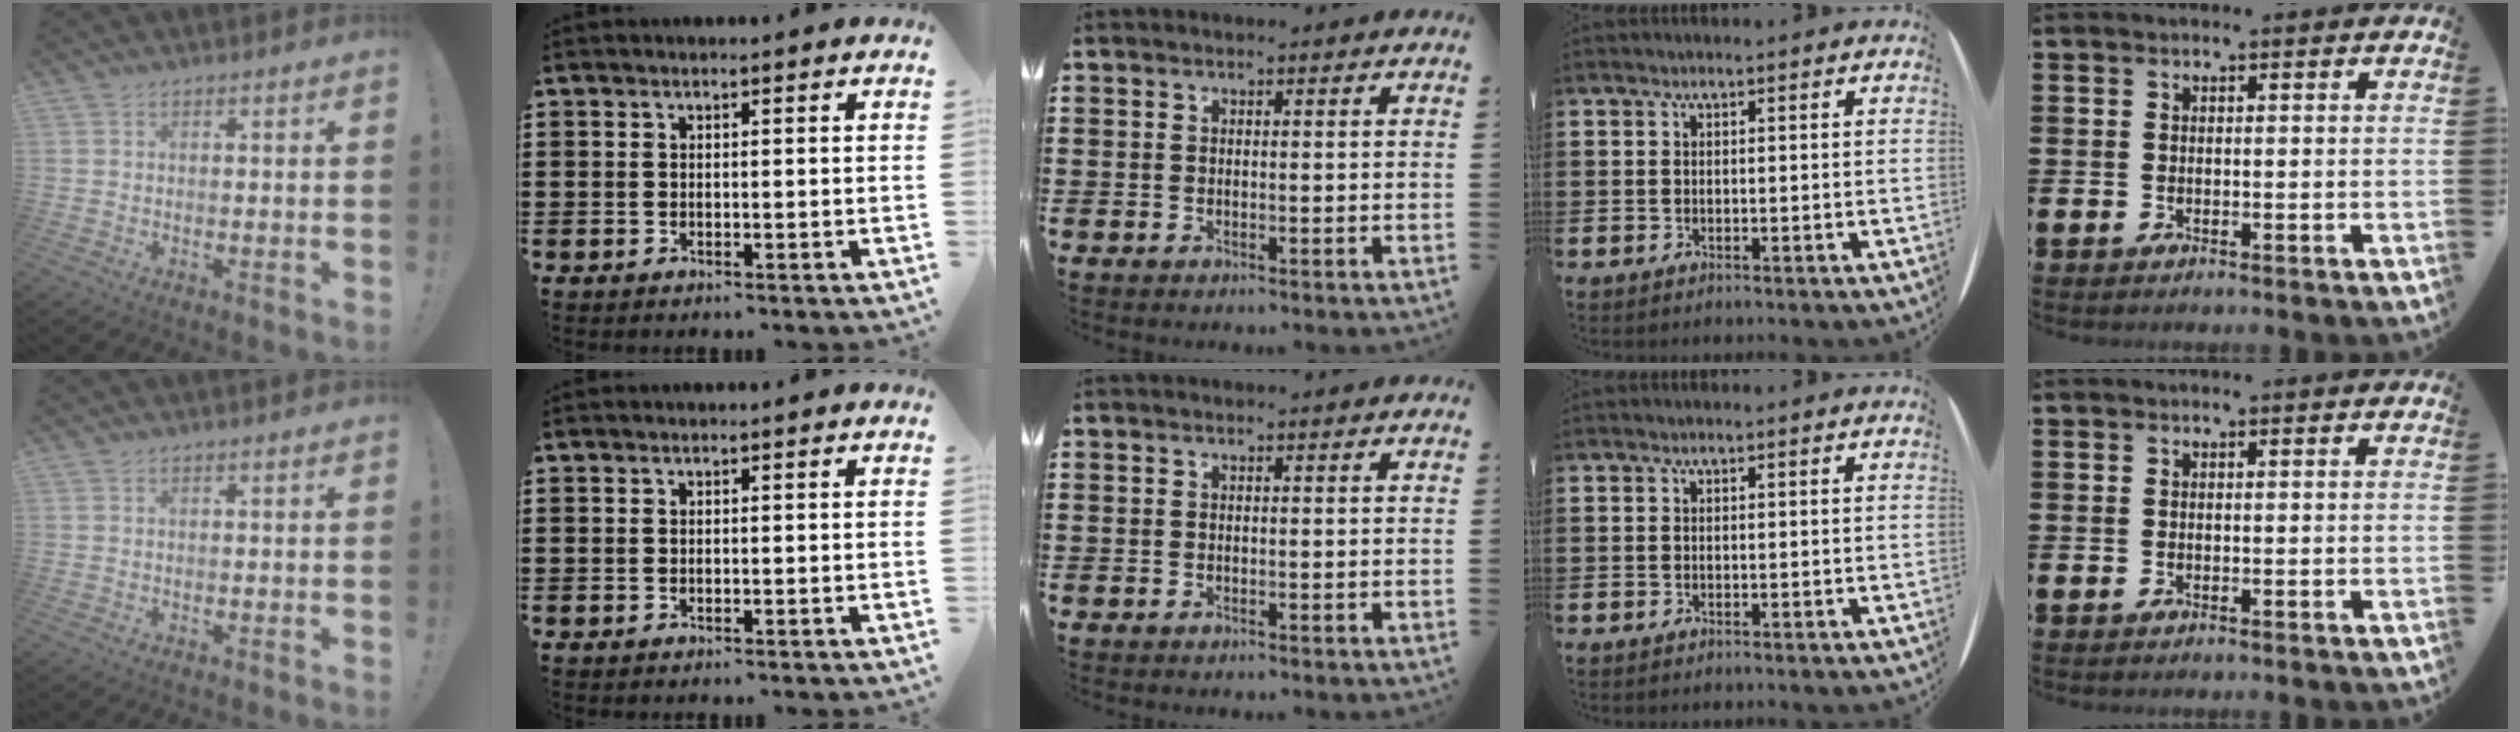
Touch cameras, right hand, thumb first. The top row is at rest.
{}